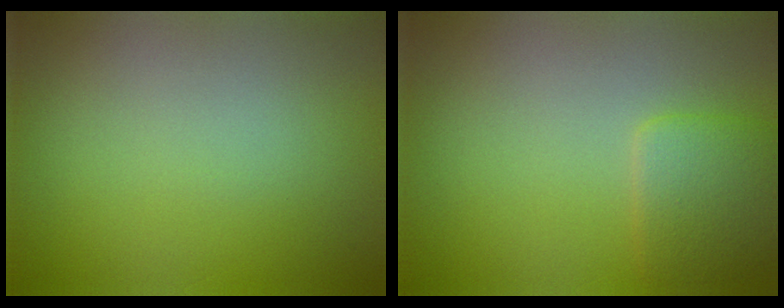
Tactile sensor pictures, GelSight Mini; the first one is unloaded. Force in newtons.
{"total": 2.6, "press": 2.6, "slide": 0.1}